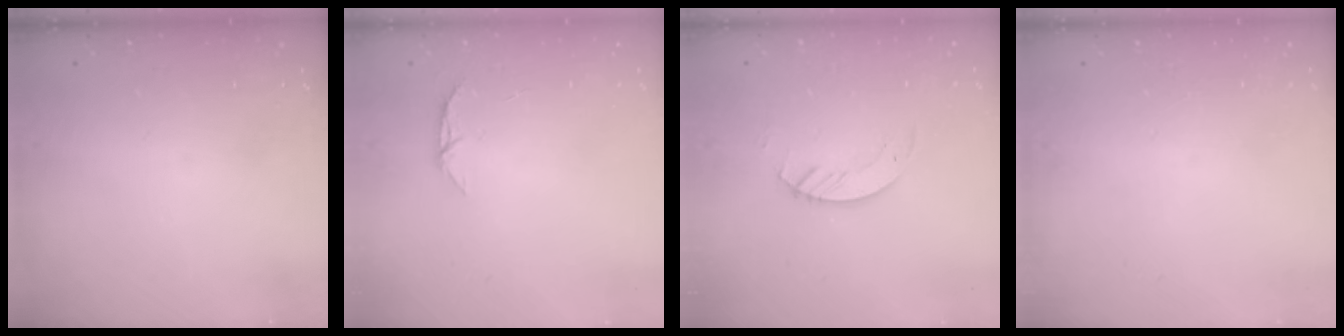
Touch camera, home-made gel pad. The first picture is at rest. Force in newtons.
{"total": 4.6, "press": 4.5, "slide": 0.5}
{"total": 2.9, "press": 2.9, "slide": 0.3}
{"total": 0.0}